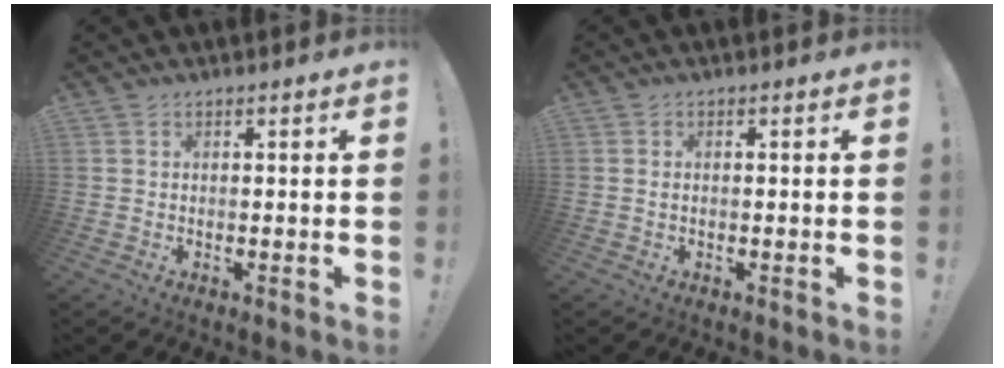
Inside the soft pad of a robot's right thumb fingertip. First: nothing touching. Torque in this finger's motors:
{"motor_torque": [-0.16, 0.04, -0.05, 0.18, -0.07]}